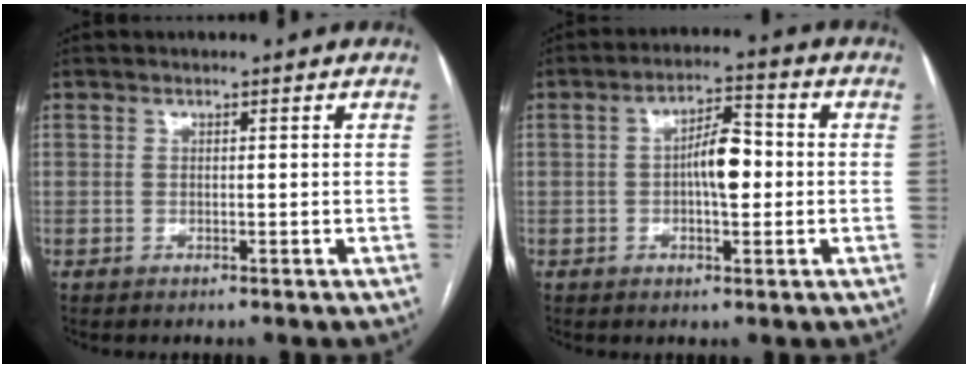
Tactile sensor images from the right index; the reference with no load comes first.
{"total": 6.4, "force": [-0.4, 1.9, 6.1], "torque": [-0.107, 0.016, -0.008]}